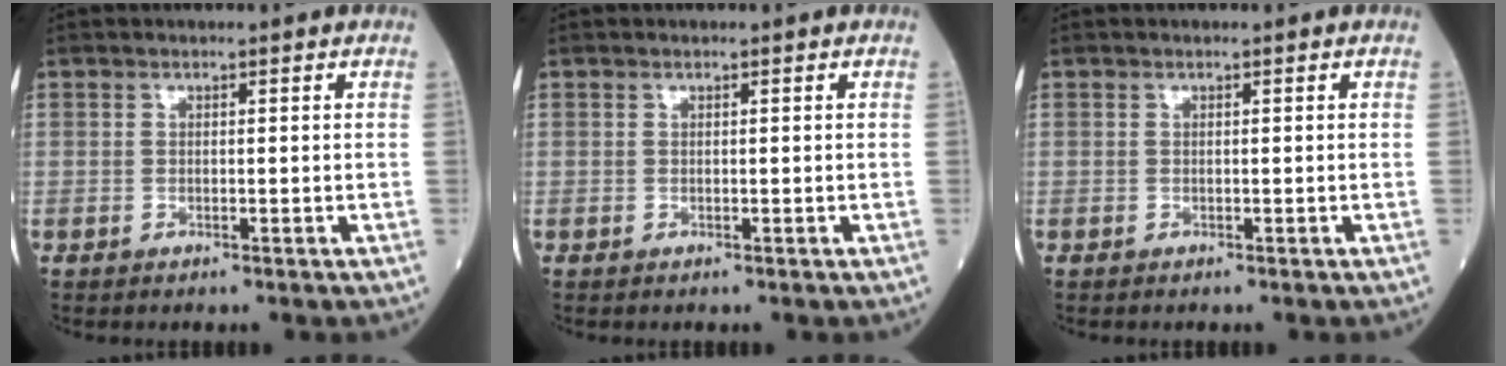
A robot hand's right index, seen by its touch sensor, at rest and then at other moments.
{"total": 0.0}
{"total": 0.0}